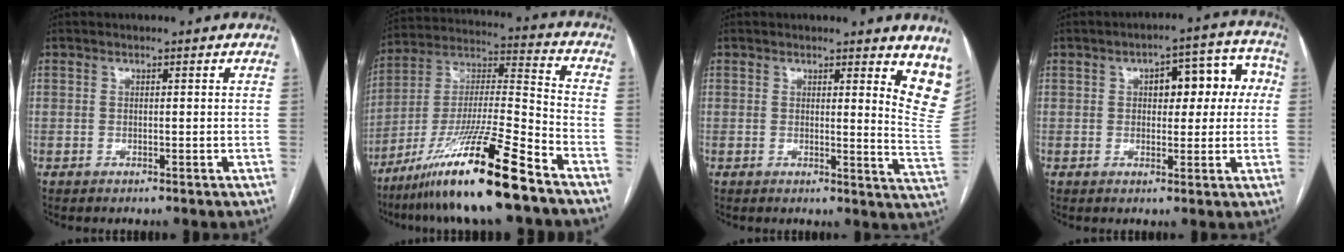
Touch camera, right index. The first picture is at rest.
{"total": 18.9, "force": [-12.9, -0.1, 13.7], "torque": [-0.284, -0.030, -0.236]}
{"total": 8.8, "force": [6.9, 1.5, 5.2], "torque": [-0.041, -0.042, 0.049]}
{"total": 9.1, "force": [1.6, 4.3, 7.8], "torque": [-0.087, 0.043, 0.021]}